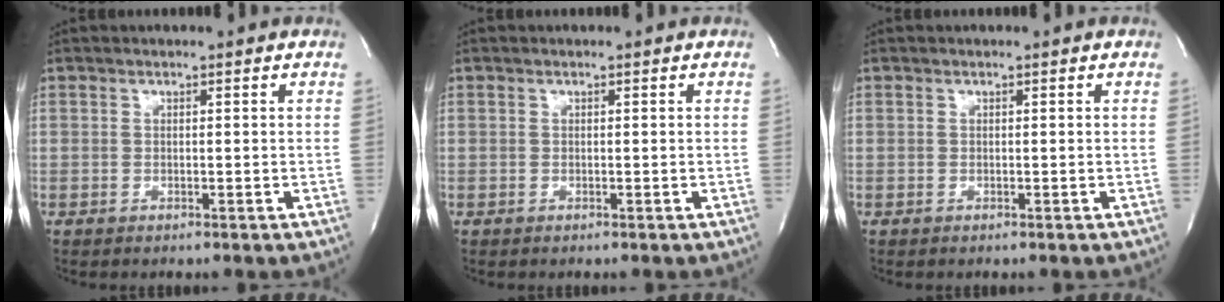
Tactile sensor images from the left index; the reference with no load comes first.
{"total": 0.0}
{"total": 0.0}